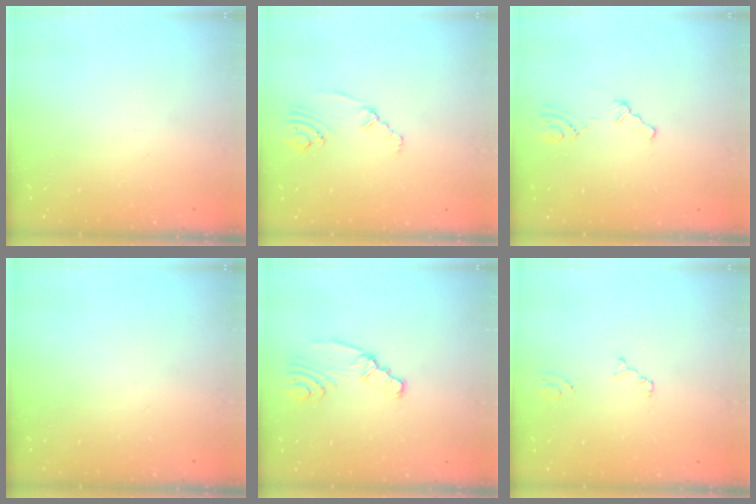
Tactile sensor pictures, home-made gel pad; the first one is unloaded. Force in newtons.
{"total": 1.8, "press": 1.7, "slide": 0.7}
{"total": 1.9, "press": 1.9, "slide": 0.3}
{"total": 0.0}
{"total": 2.4, "press": 2.4, "slide": 0.3}
{"total": 2.3, "press": 2.3, "slide": 0.4}